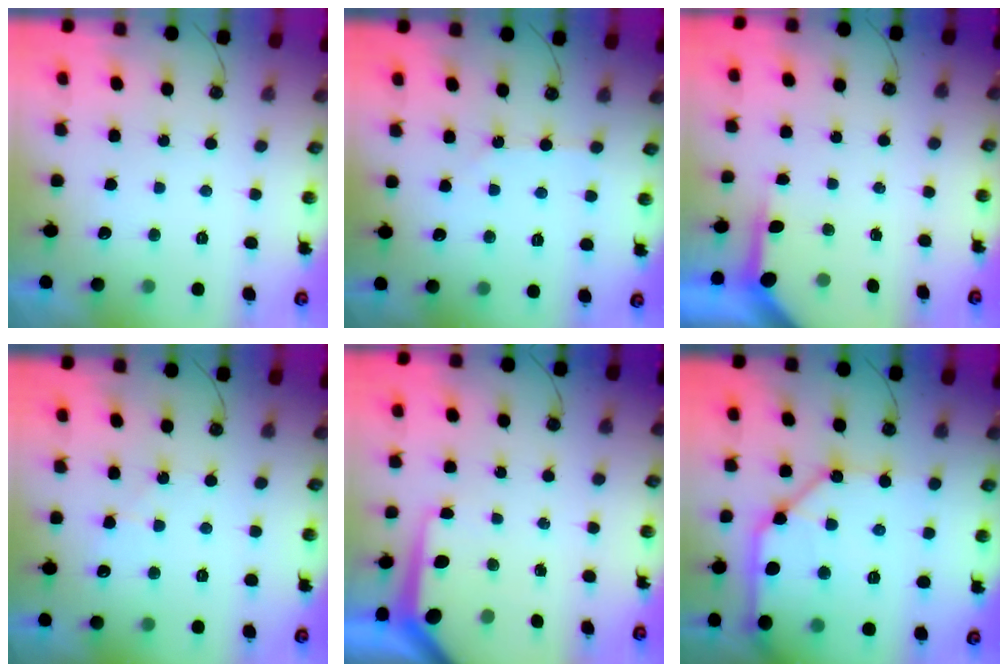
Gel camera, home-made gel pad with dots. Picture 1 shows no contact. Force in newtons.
{"total": 4.7, "press": 4.6, "slide": 0.6}
{"total": 3.9, "press": 3.8, "slide": 0.3}
{"total": 5.6, "press": 5.6, "slide": 0.7}
{"total": 7.4, "press": 7.4, "slide": 0.7}
{"total": 16.2, "press": 16.1, "slide": 1.8}